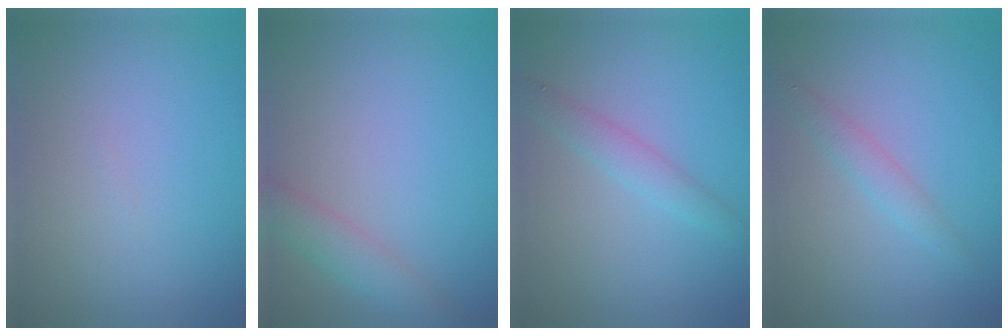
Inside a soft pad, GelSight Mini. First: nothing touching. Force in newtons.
{"total": 2.8, "press": 2.8, "slide": 0.2}
{"total": 2.5, "press": 2.5, "slide": 0.1}
{"total": 1.7, "press": 1.7, "slide": 0.1}